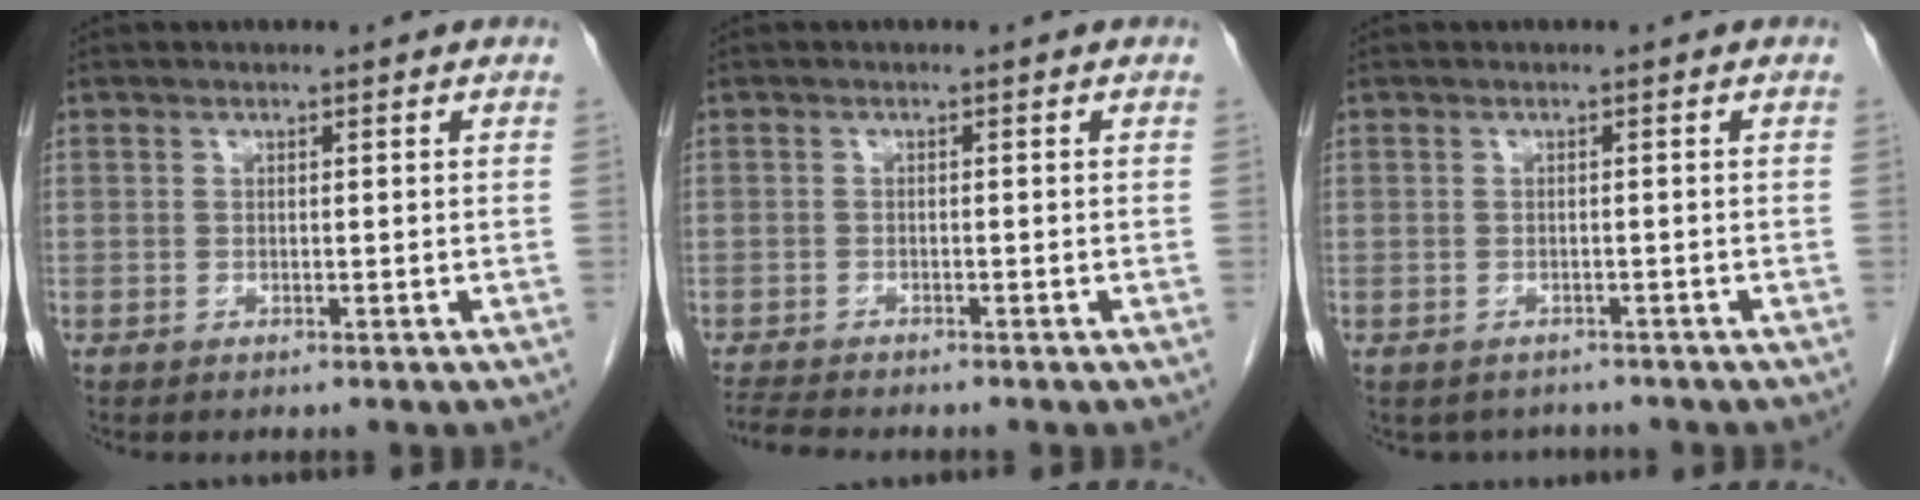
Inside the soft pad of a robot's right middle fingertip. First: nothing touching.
{"total": 4.0, "force": [-3.7, 0.2, 1.3], "torque": [-0.027, -0.015, -0.063]}
{"total": 3.2, "force": [-2.7, 1.6, 0.2], "torque": [-0.003, 0.005, -0.035]}